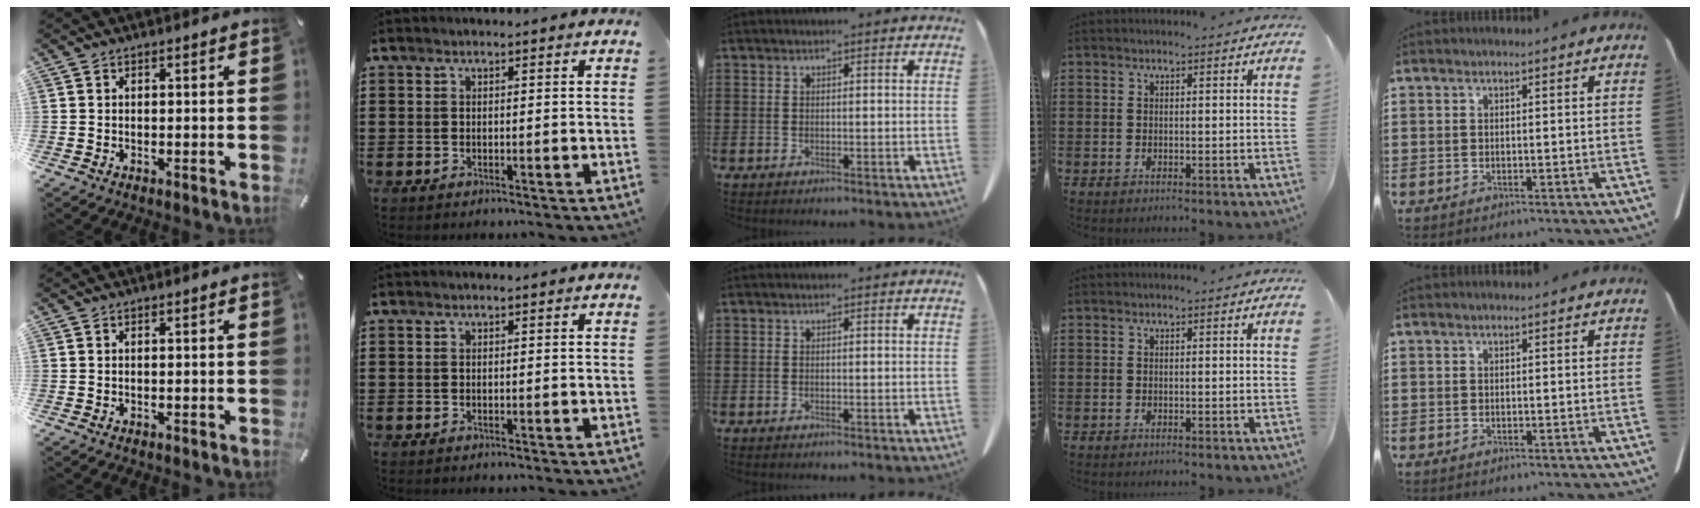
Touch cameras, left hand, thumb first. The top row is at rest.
{}